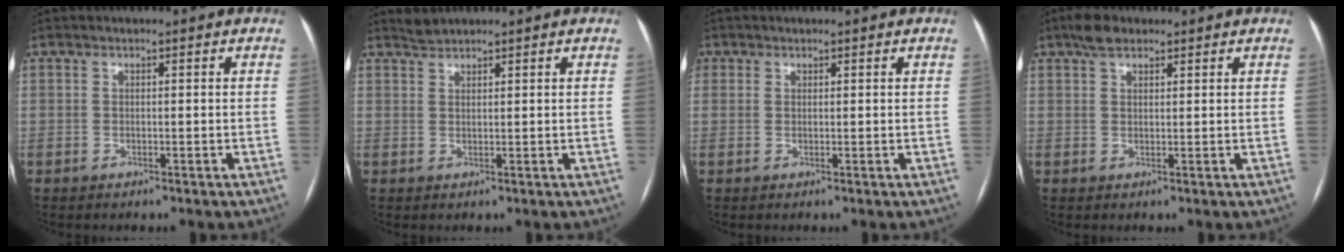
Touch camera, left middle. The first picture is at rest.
{"total": 1.5, "force": [1.5, 0.0, -0.1], "torque": [-0.006, 0.006, 0.034]}
{"total": 1.2, "force": [0.6, 1.0, 0.2], "torque": [0.006, -0.001, 0.006]}
{"total": 3.3, "force": [2.4, 1.5, 1.7], "torque": [-0.038, 0.013, 0.043]}